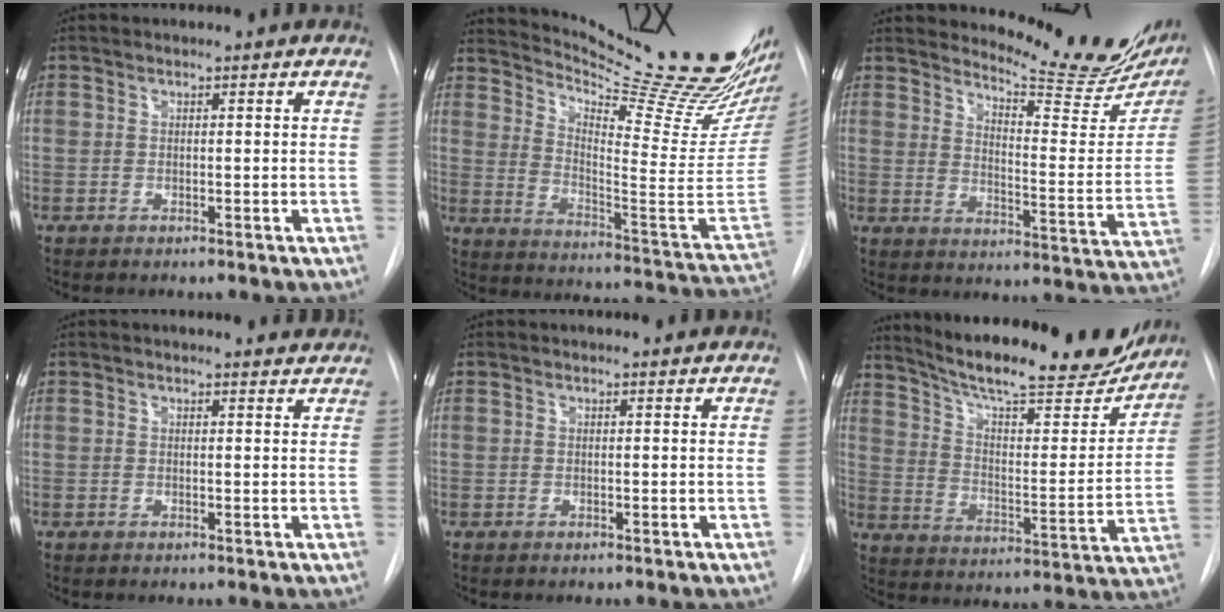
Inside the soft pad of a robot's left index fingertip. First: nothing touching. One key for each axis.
{"total": 26.2, "fx": 22.4, "fy": -0.8, "fz": 13.5, "tx": -0.216, "ty": -0.133, "tz": 0.307}
{"total": 17.4, "fx": 15.9, "fy": 2.7, "fz": 6.5, "tx": -0.087, "ty": -0.091, "tz": 0.190}
{"total": 2.8, "fx": 2.8, "fy": 0.3, "fz": 0.3, "tx": -0.008, "ty": -0.002, "tz": 0.018}
{"total": 1.0, "fx": 1.0, "fy": 0.1, "fz": 0.2, "tx": -0.012, "ty": 0.005, "tz": 0.007}
{"total": 24.9, "fx": 21.6, "fy": 4.3, "fz": 11.6, "tx": -0.179, "ty": -0.039, "tz": 0.298}